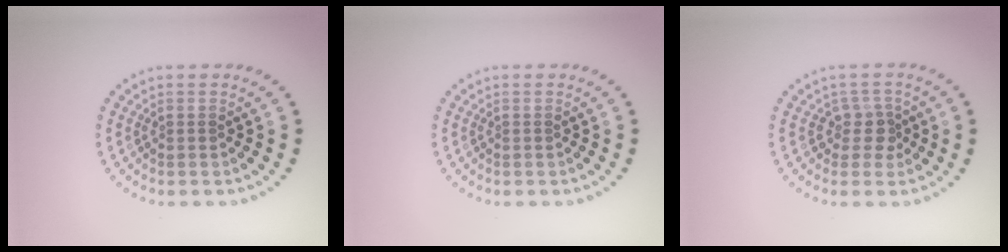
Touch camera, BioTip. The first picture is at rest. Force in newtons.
{"total": 0.0}
{"total": 2.1, "press": 1.6, "slide": 1.4}